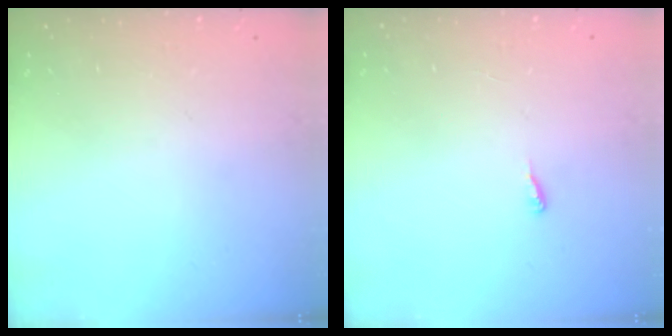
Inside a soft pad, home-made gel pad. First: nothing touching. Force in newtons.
{"total": 4.1, "press": 4.0, "slide": 0.5}